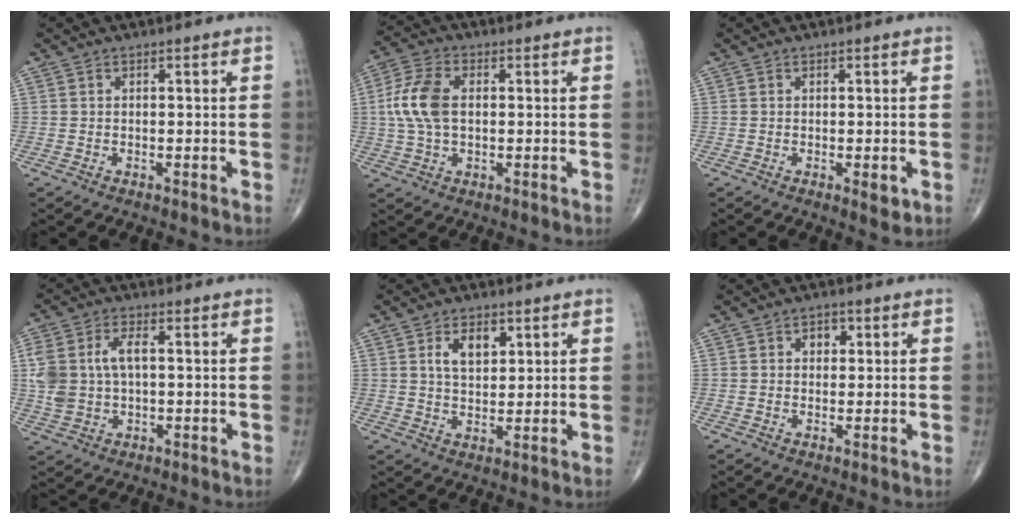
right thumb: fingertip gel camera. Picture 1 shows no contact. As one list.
[{"total": 9.0, "force": [0.8, 5.2, 7.3], "torque": [-0.166, 0.012, 0.014]}, {"total": 2.0, "force": [-0.5, 0.8, 1.8], "torque": [-0.022, -0.005, -0.004]}, {"total": 8.7, "force": [0.9, 5.1, 6.9], "torque": [-0.155, 0.013, 0.022]}, {"total": 6.0, "force": [2.4, 3.5, 4.3], "torque": [-0.058, -0.012, 0.043]}, {"total": 2.6, "force": [0.8, 2.0, 1.5], "torque": [-0.006, 0.001, 0.008]}]